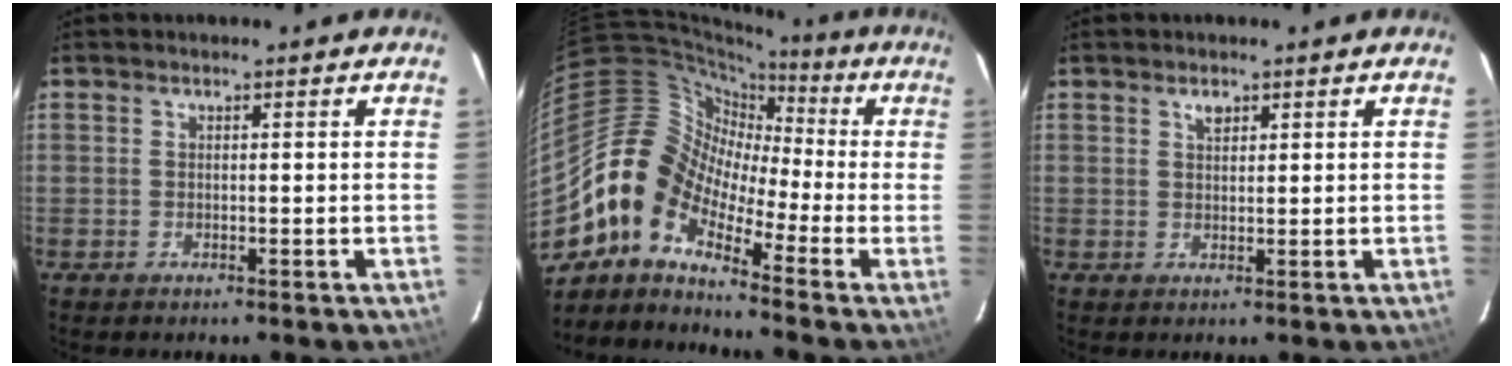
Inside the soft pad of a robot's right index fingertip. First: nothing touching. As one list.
[{"total": 10.4, "force": [-6.0, 6.3, 5.8], "torque": [-0.098, 0.029, -0.146]}, {"total": 1.8, "force": [1.1, 0.9, 0.9], "torque": [-0.015, 0.004, 0.021]}]